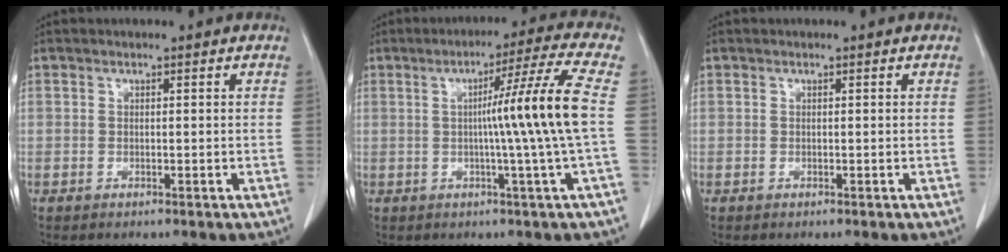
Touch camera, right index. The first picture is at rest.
{"total": 10.8, "force": [0.0, -3.2, 10.3], "torque": [-0.153, -0.002, 0.007]}
{"total": 0.0}